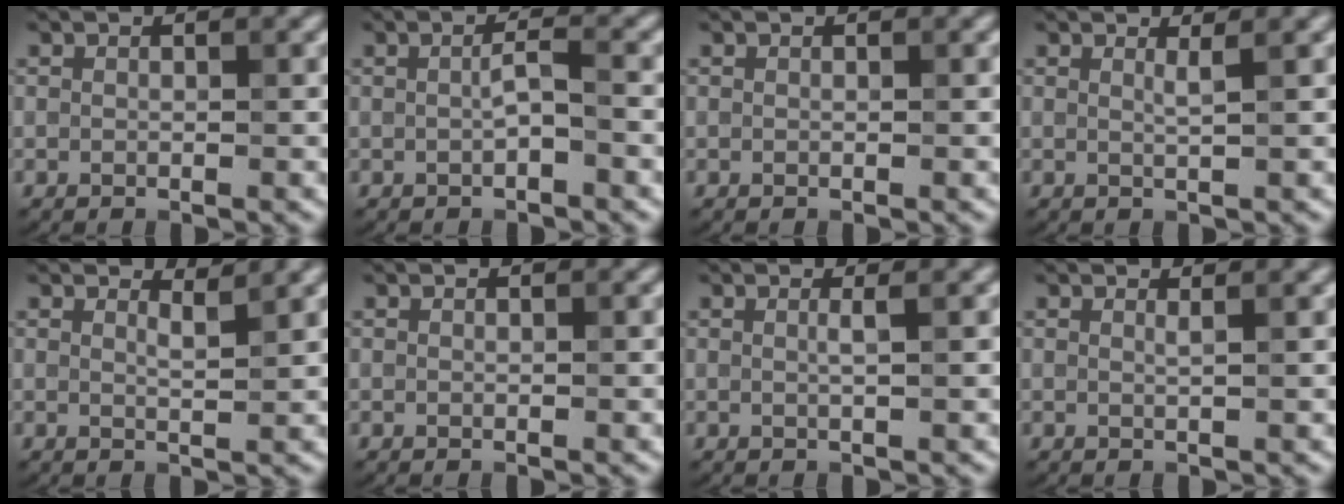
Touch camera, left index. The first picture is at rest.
{"total": 1.4, "force": [-0.3, 0.1, 1.4], "torque": [-0.028, 0.003, -0.006]}
{"total": 0.0}
{"total": 1.0, "force": [0.5, 0.1, 0.9], "torque": [-0.005, 0.000, 0.005]}
{"total": 1.5, "force": [1.4, 0.0, 0.6], "torque": [-0.005, 0.003, 0.017]}
{"total": 0.0}
{"total": 1.1, "force": [0.2, 0.1, 1.0], "torque": [-0.013, 0.003, -0.003]}
{"total": 0.7, "force": [0.5, 0.0, 0.5], "torque": [-0.002, 0.000, 0.006]}